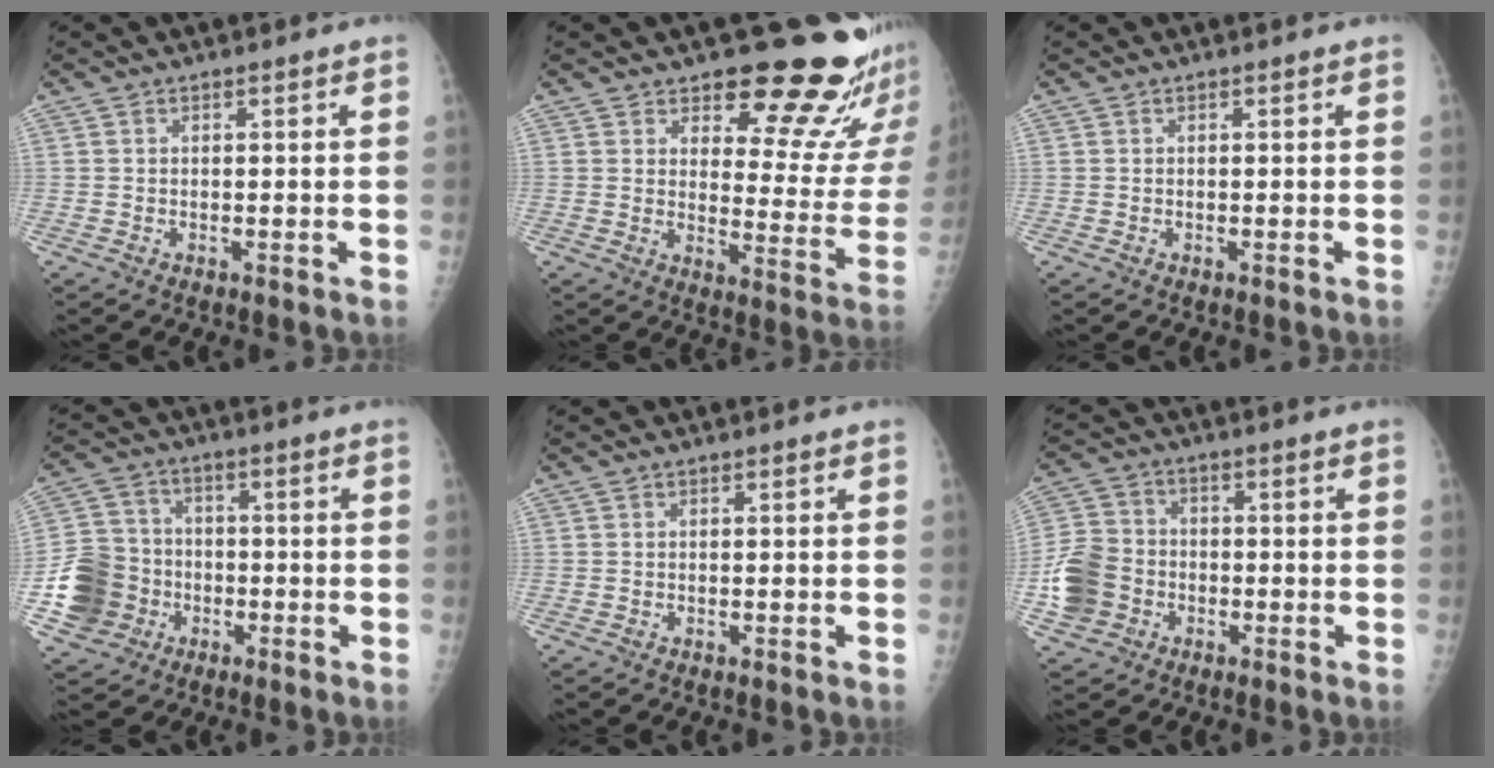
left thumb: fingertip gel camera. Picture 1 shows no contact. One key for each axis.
{"total": 18.5, "fx": 14.8, "fy": 6.1, "fz": 9.3, "tx": -0.064, "ty": -0.125, "tz": 0.179}
{"total": 0.0}
{"total": 11.9, "fx": -3.6, "fy": 10.5, "fz": 4.3, "tx": -0.065, "ty": 0.019, "tz": -0.064}
{"total": 0.0}
{"total": 9.7, "fx": -2.8, "fy": 8.2, "fz": 4.4, "tx": -0.078, "ty": 0.016, "tz": -0.056}